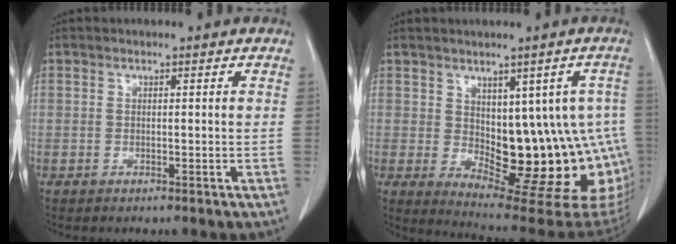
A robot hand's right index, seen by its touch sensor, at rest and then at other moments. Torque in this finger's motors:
{"motor_torque": [1.28, -0.44, 0.36, 0.06]}